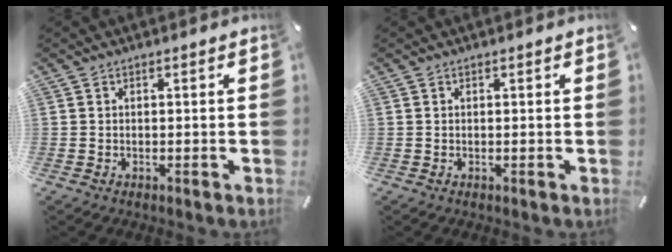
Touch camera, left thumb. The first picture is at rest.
{"total": 0.0}